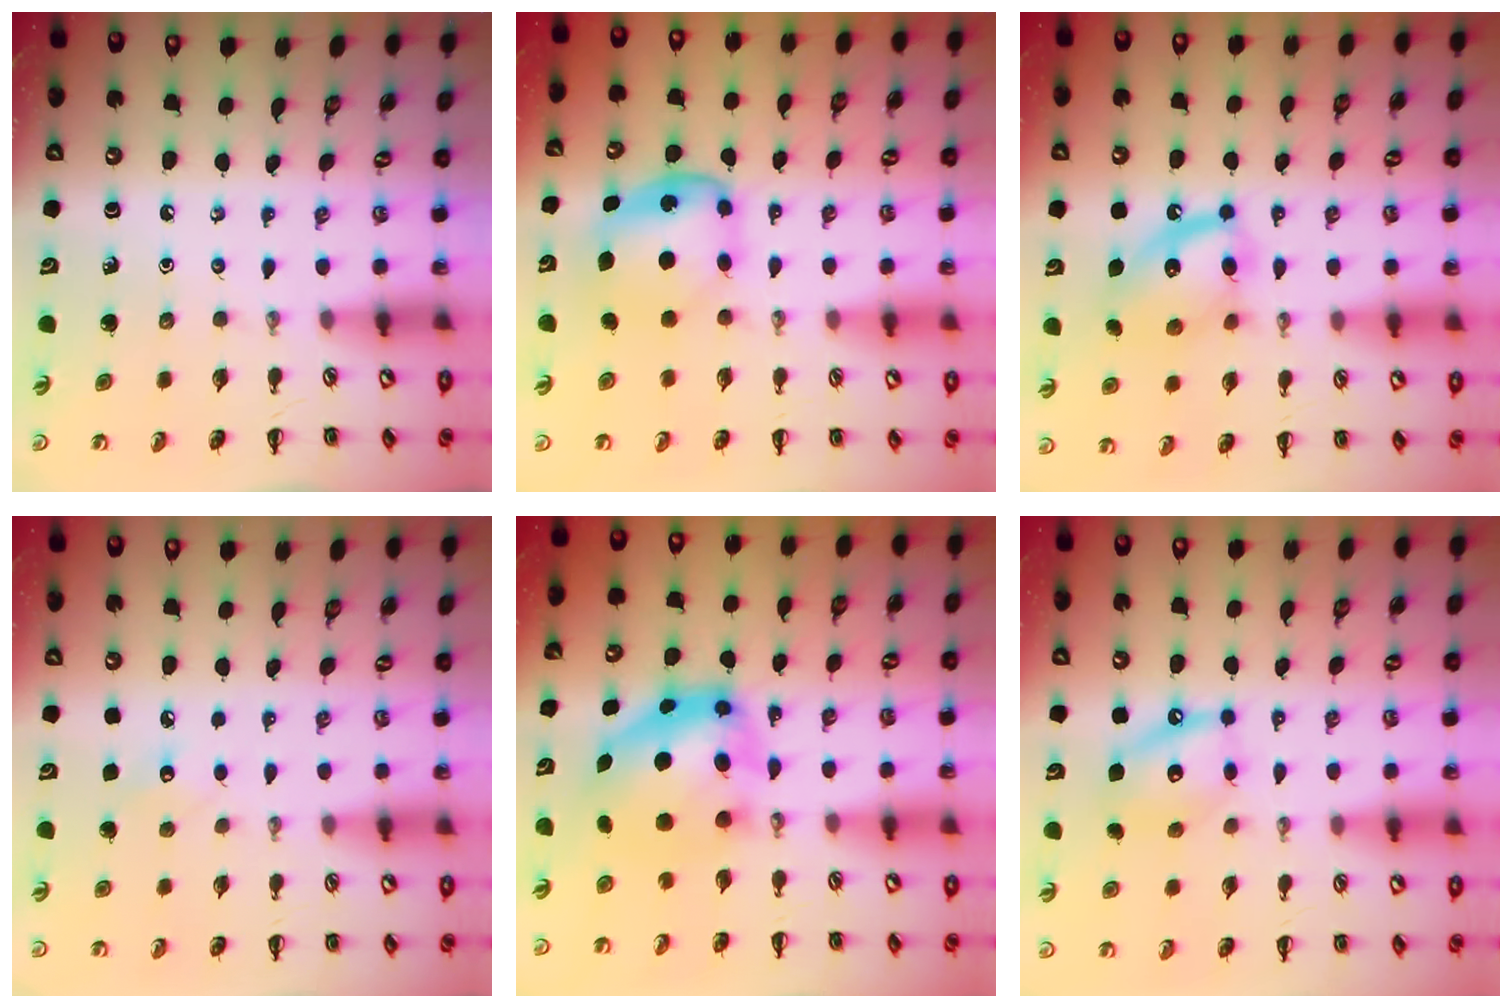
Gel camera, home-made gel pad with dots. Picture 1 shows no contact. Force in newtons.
{"total": 5.9, "press": 5.9, "slide": 0.3}
{"total": 12.9, "press": 12.8, "slide": 1.5}
{"total": 4.9, "press": 4.8, "slide": 1.1}
{"total": 8.0, "press": 7.8, "slide": 2.0}
{"total": 11.9, "press": 11.7, "slide": 2.3}